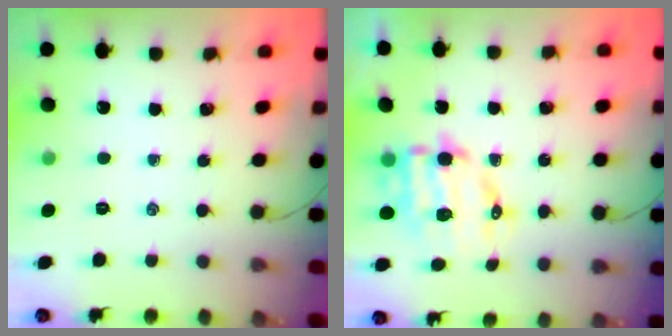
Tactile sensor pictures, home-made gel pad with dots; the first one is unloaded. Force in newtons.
{"total": 9.9, "press": 9.6, "slide": 2.3}